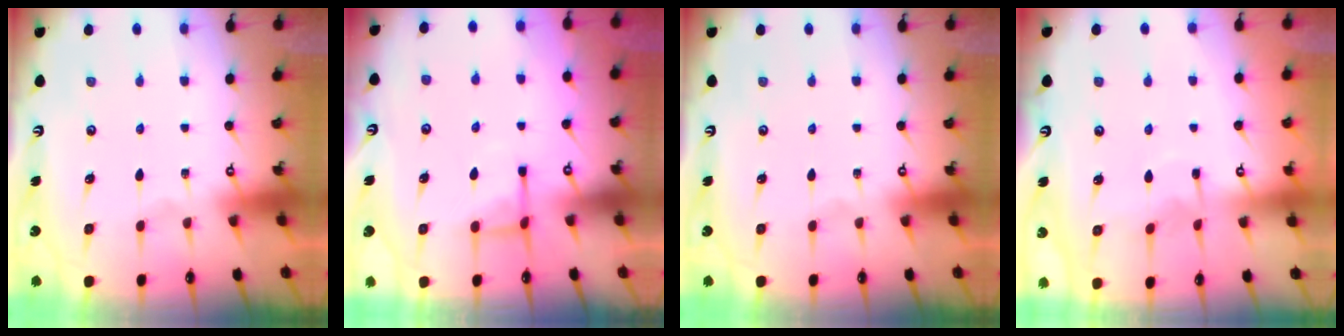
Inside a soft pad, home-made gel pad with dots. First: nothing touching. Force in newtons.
{"total": 5.4, "press": 5.4, "slide": 0.6}
{"total": 0.0}
{"total": 4.5, "press": 4.4, "slide": 0.6}